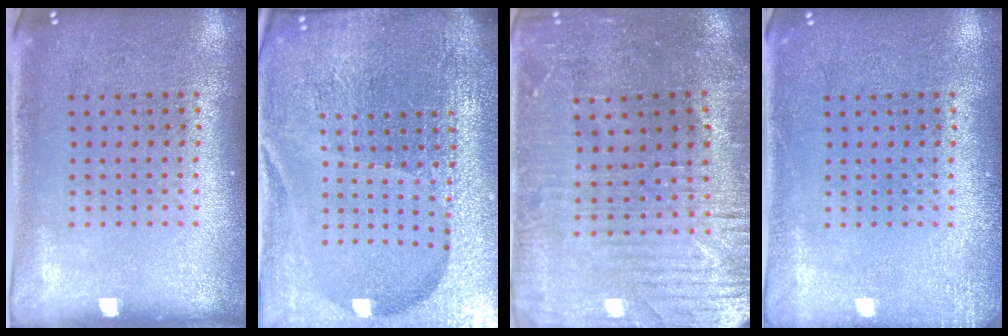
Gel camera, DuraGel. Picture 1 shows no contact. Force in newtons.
{"total": 6.8, "press": 5.9, "slide": 3.4}
{"total": 1.8, "press": 1.8, "slide": 0.5}
{"total": 1.5, "press": 1.5, "slide": 0.3}